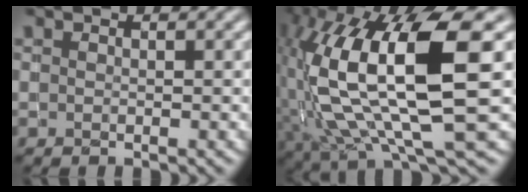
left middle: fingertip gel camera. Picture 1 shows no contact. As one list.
[{"total": 14.5, "force": [1.2, 4.7, 13.6], "torque": [-0.274, -0.005, 0.027]}]